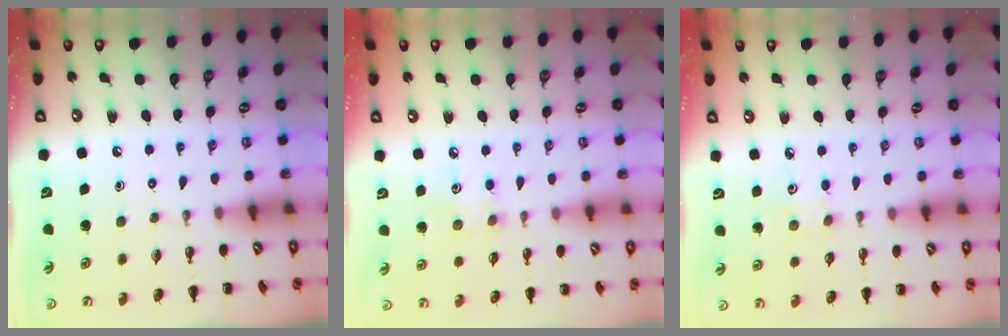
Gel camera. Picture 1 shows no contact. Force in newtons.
{"total": 4.8, "press": 4.7, "slide": 1.1}
{"total": 2.9, "press": 2.8, "slide": 0.8}